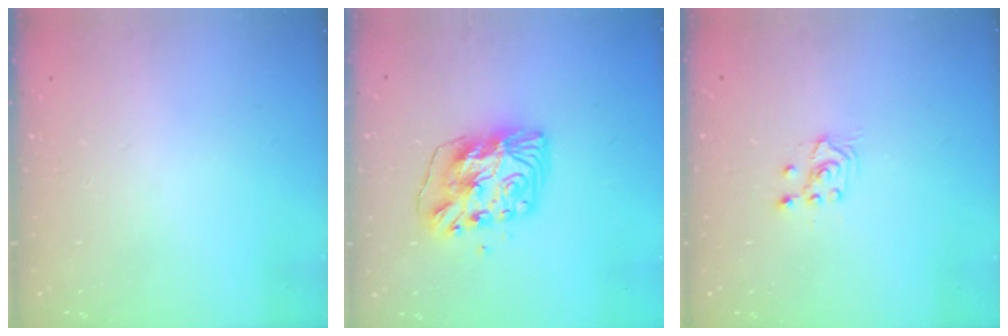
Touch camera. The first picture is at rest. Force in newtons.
{"total": 10.1, "press": 10.0, "slide": 1.2}
{"total": 2.5, "press": 2.4, "slide": 0.7}